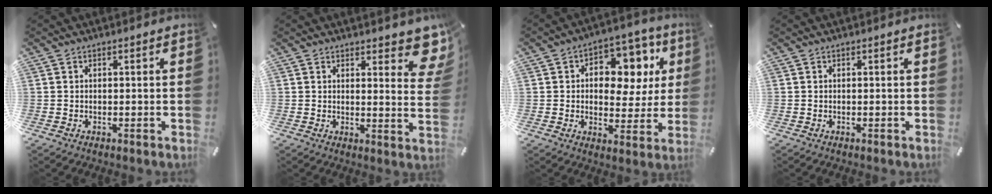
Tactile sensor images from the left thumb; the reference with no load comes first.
{"total": 7.9, "force": [5.8, 3.0, 4.4], "torque": [-0.044, -0.046, 0.099]}
{"total": 11.6, "force": [3.4, 8.4, 7.2], "torque": [-0.085, -0.028, 0.057]}
{"total": 0.0}